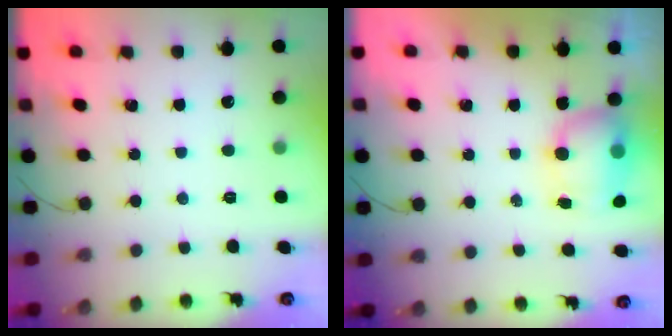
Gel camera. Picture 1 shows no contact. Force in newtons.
{"total": 11.3, "press": 8.7, "slide": 7.1}